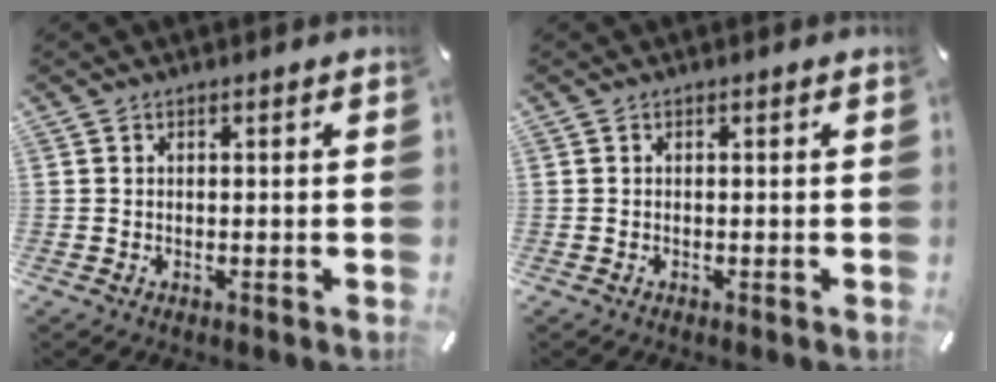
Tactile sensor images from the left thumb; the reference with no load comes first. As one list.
[{"total": 0.0}]